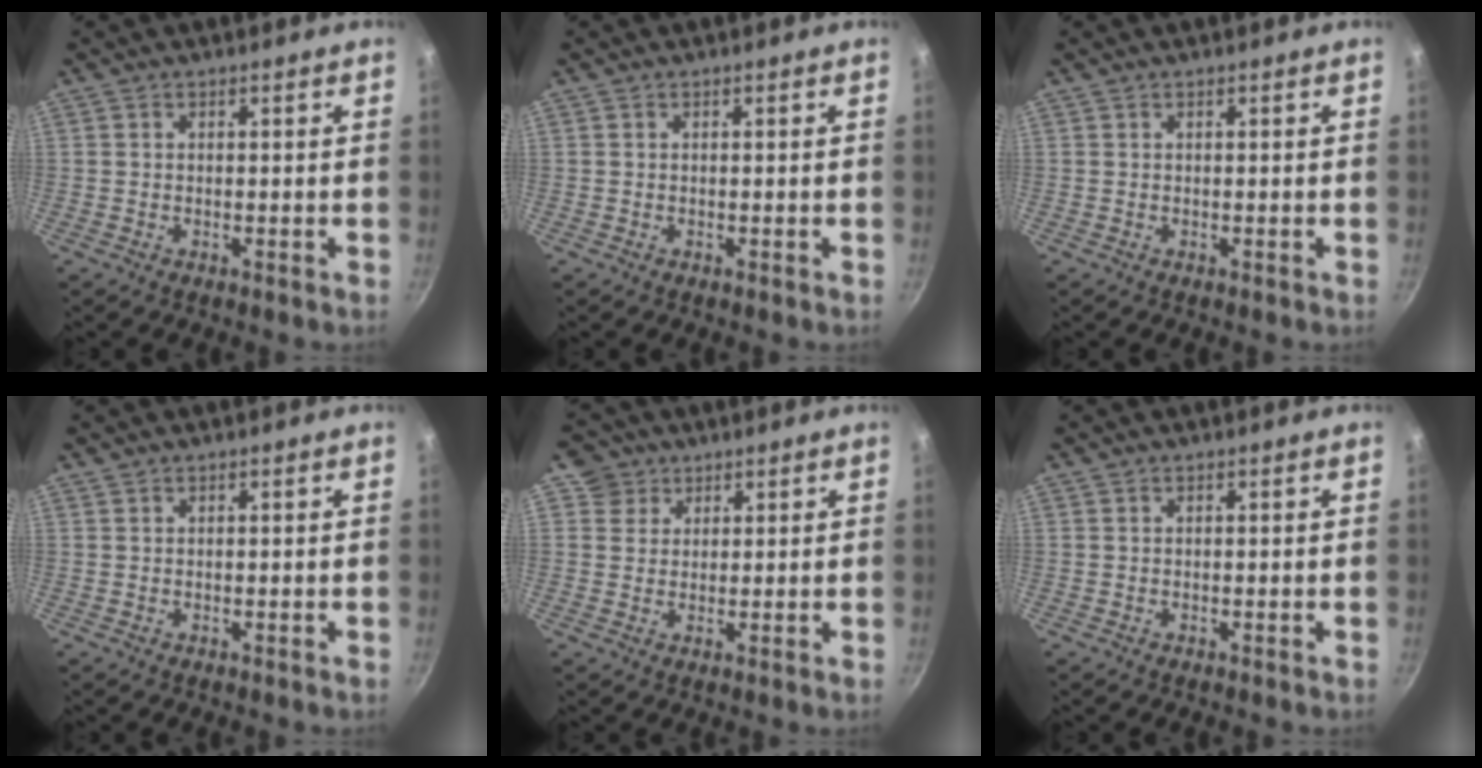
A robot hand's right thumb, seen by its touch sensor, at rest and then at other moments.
{"total": 0.0}
{"total": 0.0}
{"total": 0.0}
{"total": 4.3, "force": [2.2, 3.7, 0.2], "torque": [0.036, 0.004, 0.030]}
{"total": 0.0}